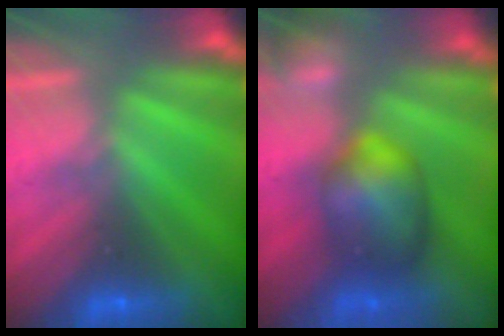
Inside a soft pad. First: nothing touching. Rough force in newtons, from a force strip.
{"total": 7.9}